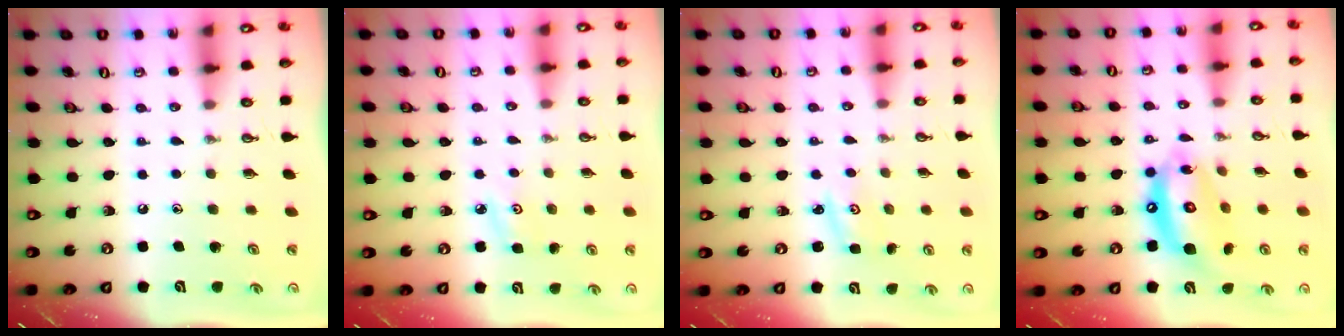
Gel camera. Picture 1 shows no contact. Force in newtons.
{"total": 3.8, "press": 3.7, "slide": 0.4}
{"total": 2.3, "press": 2.3, "slide": 0.3}
{"total": 13.8, "press": 13.8, "slide": 1.5}